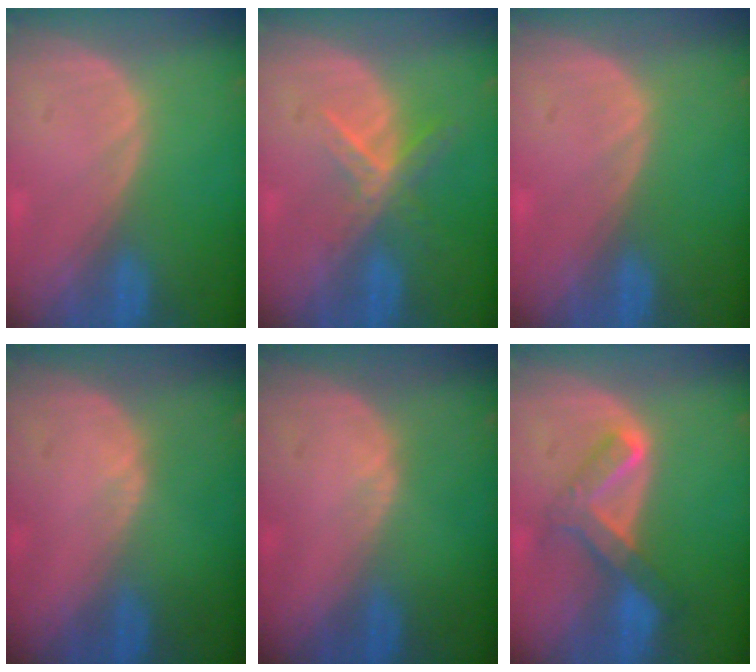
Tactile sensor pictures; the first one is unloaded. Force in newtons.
{"total": 5.6, "press": 4.9, "slide": 2.7}
{"total": 0.5, "press": 0.1, "slide": 0.5}
{"total": 0.7, "press": 0.4, "slide": 0.5}
{"total": 0.7, "press": 0.4, "slide": 0.5}
{"total": 6.5, "press": 5.9, "slide": 2.6}